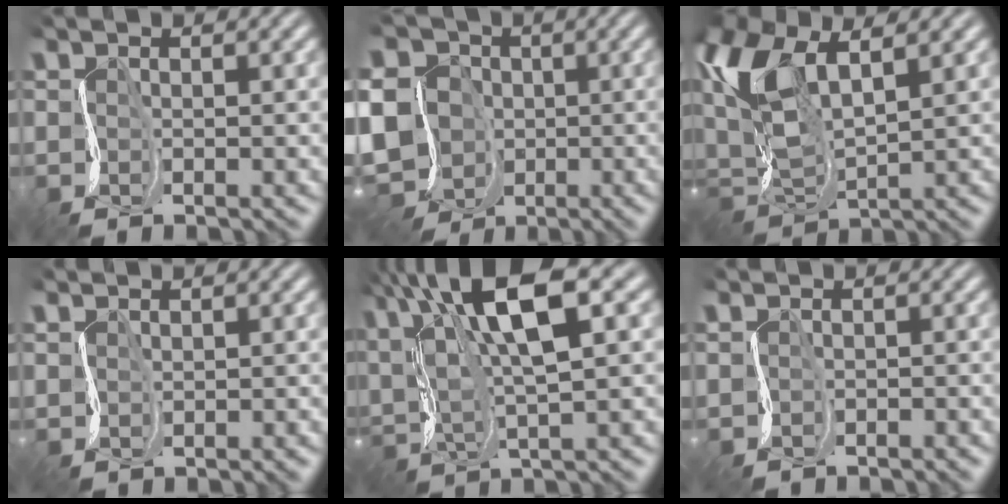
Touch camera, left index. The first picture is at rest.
{"total": 11.7, "force": [-3.0, 10.3, 4.8], "torque": [-0.111, -0.018, -0.082]}
{"total": 6.3, "force": [2.2, 3.3, 4.9], "torque": [-0.120, 0.009, 0.045]}
{"total": 0.8, "force": [0.3, 0.8, 0.1], "torque": [0.007, 0.001, 0.018]}
{"total": 12.4, "force": [6.0, 4.1, 10.1], "torque": [-0.195, 0.016, 0.107]}
{"total": 0.9, "force": [-0.4, 0.2, -0.7], "torque": [0.007, -0.004, -0.007]}